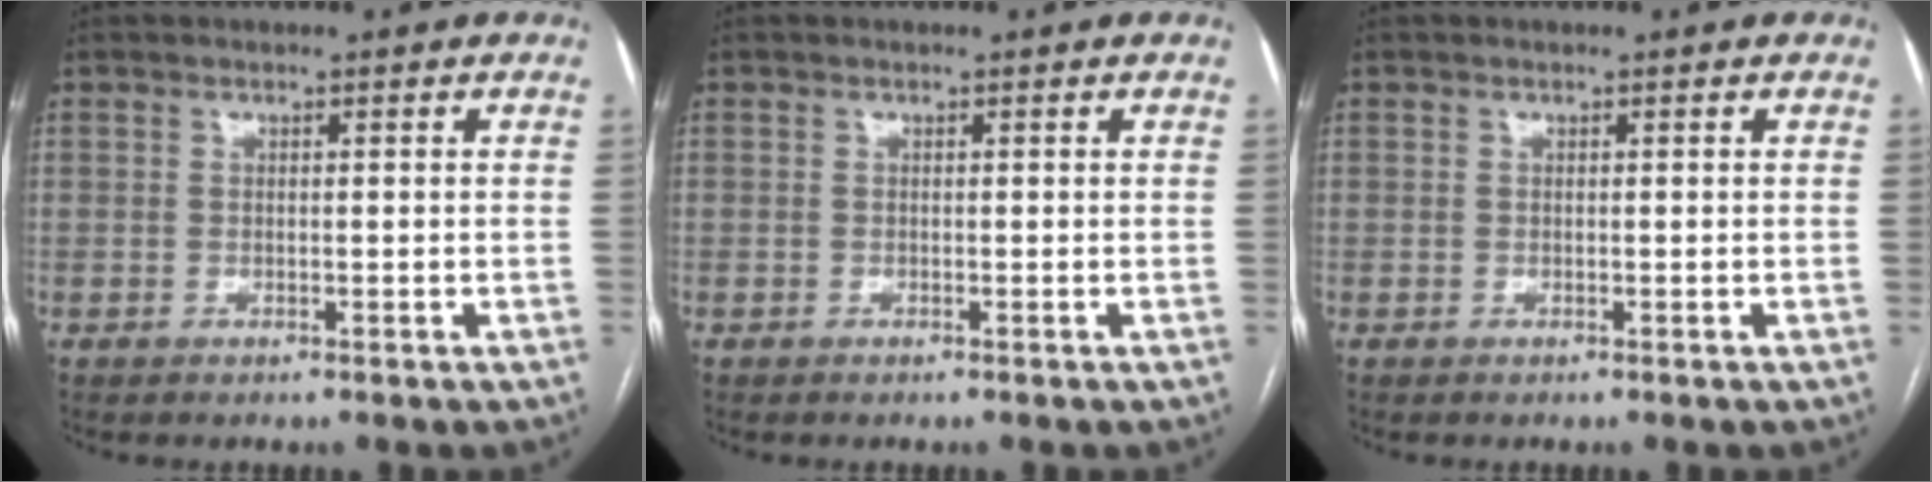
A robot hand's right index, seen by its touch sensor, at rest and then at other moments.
{"total": 0.0}
{"total": 0.0}